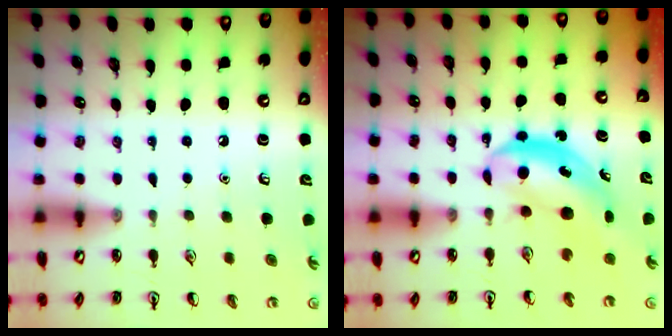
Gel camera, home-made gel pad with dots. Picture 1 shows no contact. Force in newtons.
{"total": 5.2, "press": 5.1, "slide": 1.3}